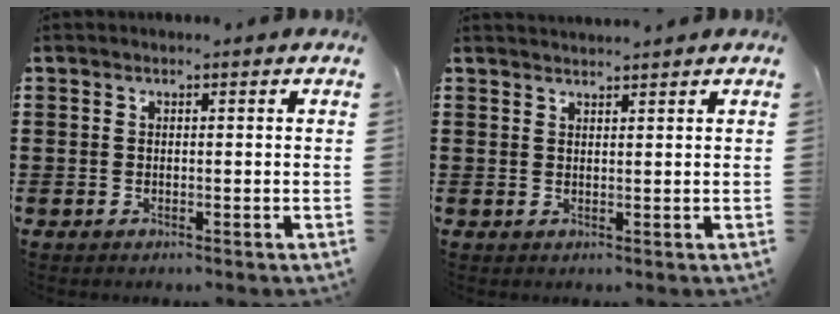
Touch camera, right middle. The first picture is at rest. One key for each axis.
{"total": 1.5, "fx": 1.5, "fy": -0.3, "fz": 0.0, "tx": -0.002, "ty": 0.000, "tz": 0.029}